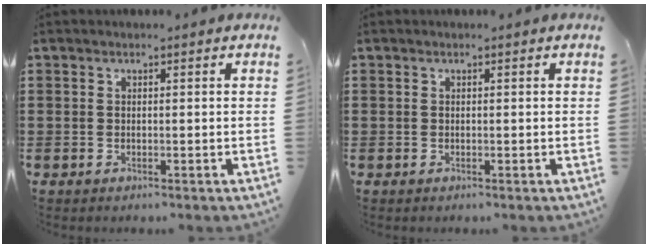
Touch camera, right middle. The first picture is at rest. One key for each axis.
{"total": 0.0}